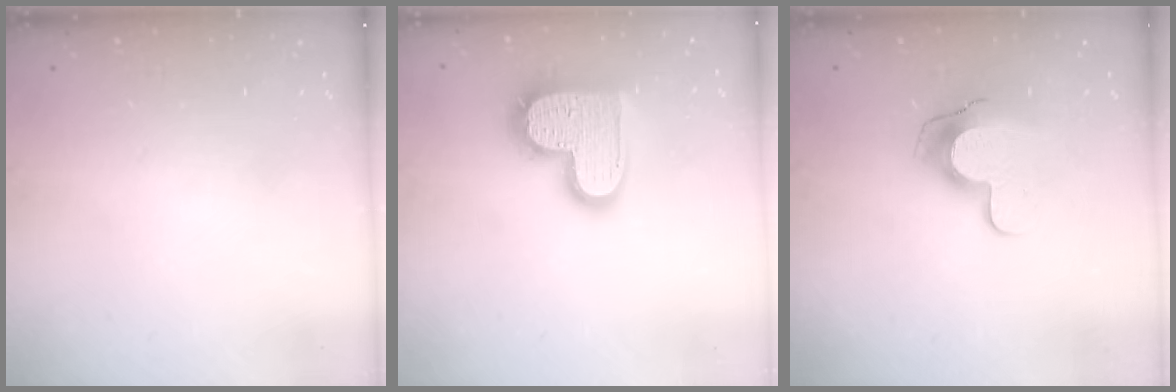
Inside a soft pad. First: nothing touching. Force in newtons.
{"total": 17.1, "press": 17.1, "slide": 1.1}
{"total": 10.9, "press": 10.9, "slide": 1.1}